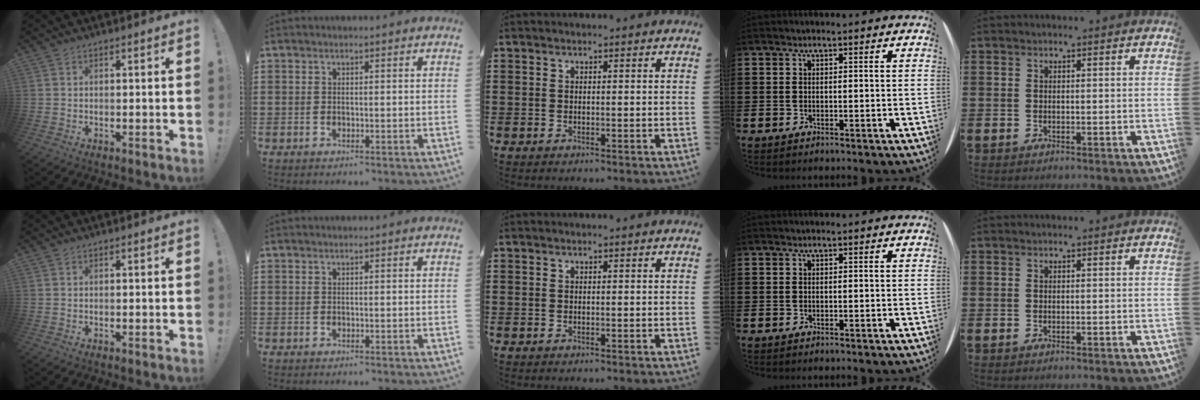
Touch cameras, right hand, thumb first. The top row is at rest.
{}